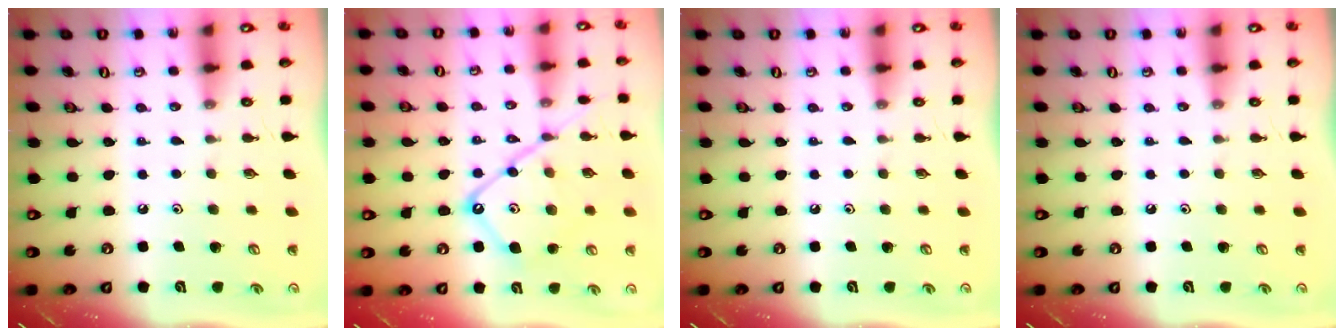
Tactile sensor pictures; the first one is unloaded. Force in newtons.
{"total": 15.2, "press": 15.1, "slide": 1.3}
{"total": 0.0}
{"total": 0.0}